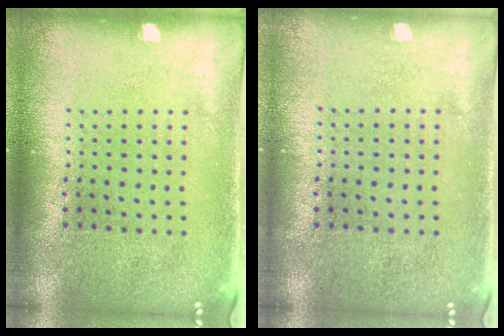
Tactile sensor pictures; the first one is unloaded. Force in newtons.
{"total": 0.0}